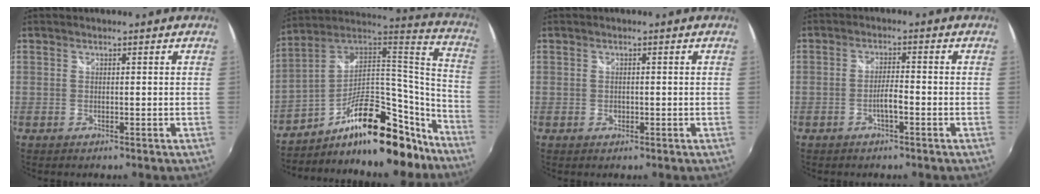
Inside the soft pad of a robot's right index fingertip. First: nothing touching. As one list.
[{"total": 24.3, "force": [-16.1, 9.9, 15.4], "torque": [-0.224, 0.043, -0.242]}, {"total": 1.0, "force": [-0.2, 0.8, 0.5], "torque": [-0.009, -0.001, -0.003]}, {"total": 2.7, "force": [-1.4, 0.4, 2.3], "torque": [-0.048, 0.003, -0.026]}]